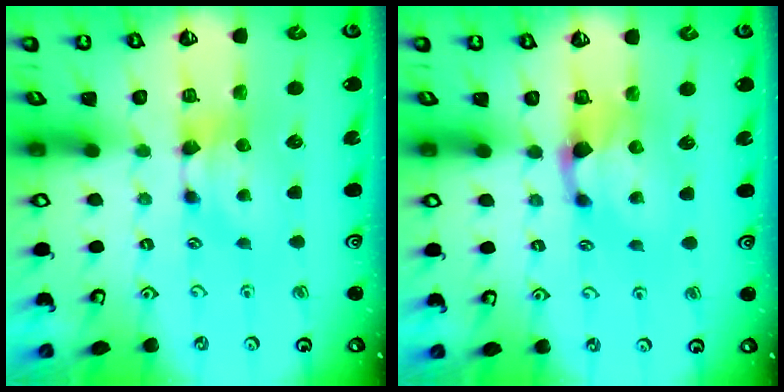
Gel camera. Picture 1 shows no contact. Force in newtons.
{"total": 1.6, "press": 0.6, "slide": 1.5}